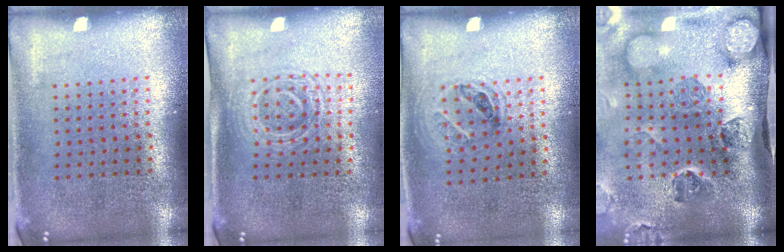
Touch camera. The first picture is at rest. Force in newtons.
{"total": 1.6, "press": 1.4, "slide": 0.7}
{"total": 1.0, "press": 0.7, "slide": 0.6}
{"total": 5.1, "press": 3.6, "slide": 3.5}